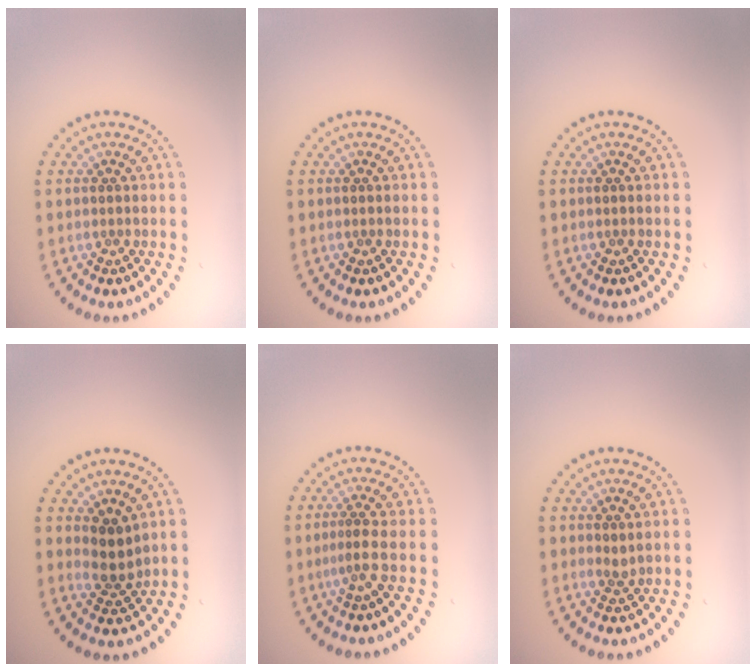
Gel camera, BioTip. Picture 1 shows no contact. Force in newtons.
{"total": 0.0}
{"total": 0.0}
{"total": 2.5, "press": 1.9, "slide": 1.5}
{"total": 1.7, "press": 1.1, "slide": 1.3}
{"total": 0.9, "press": 0.7, "slide": 0.6}